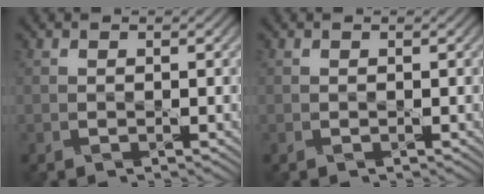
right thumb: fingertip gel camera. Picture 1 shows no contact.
{"total": 0.0}